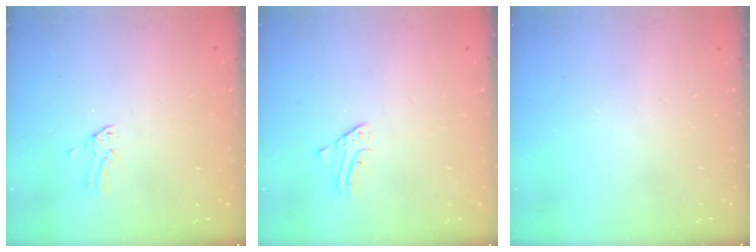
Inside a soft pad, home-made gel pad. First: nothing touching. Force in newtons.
{"total": 1.8, "press": 1.8, "slide": 0.2}
{"total": 0.0}